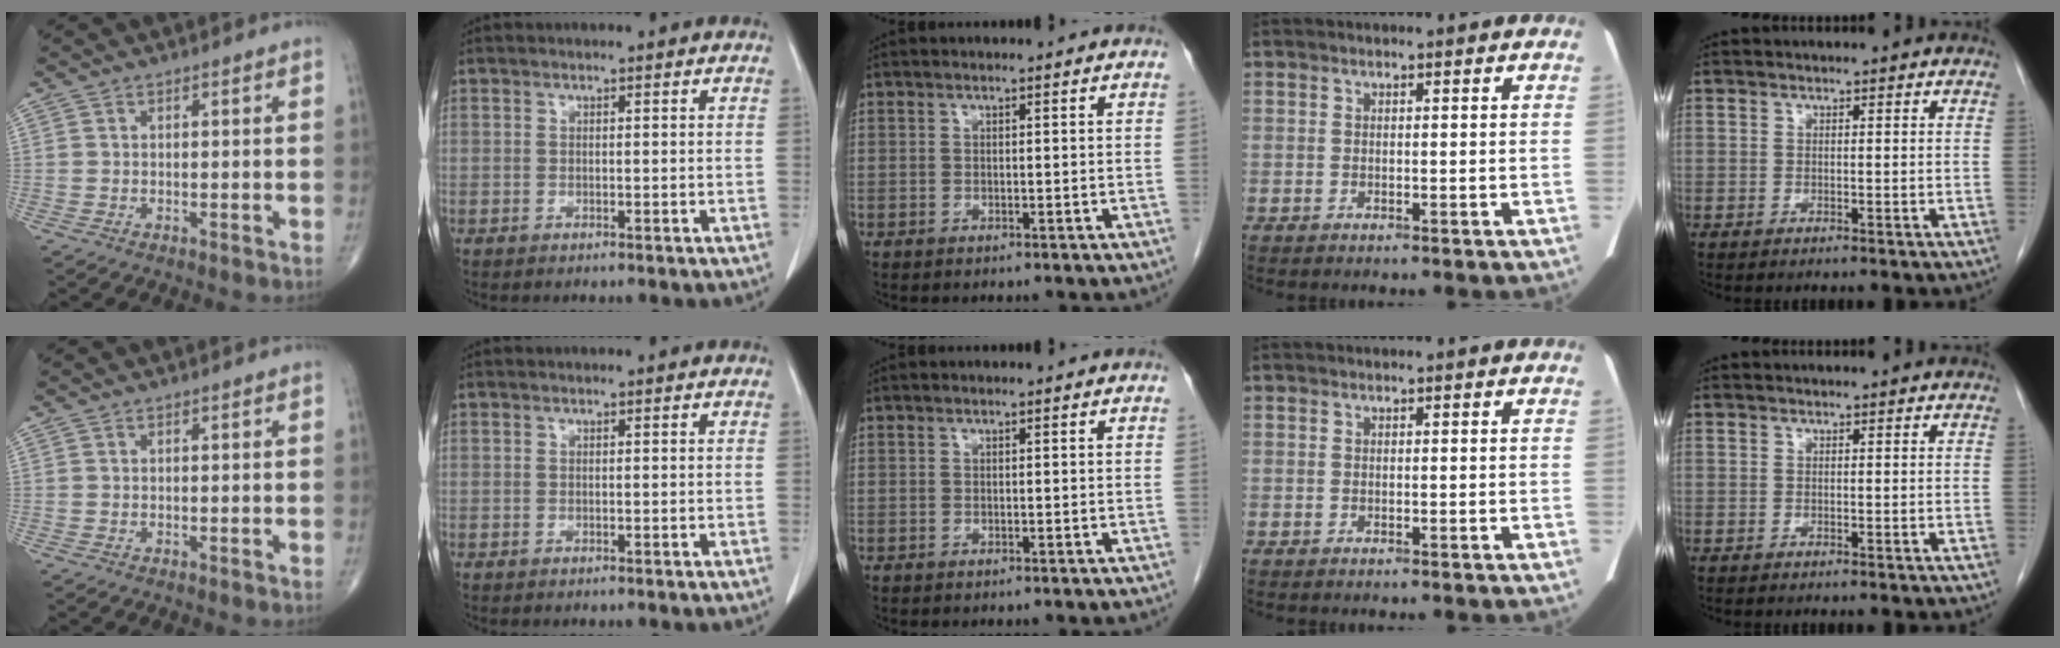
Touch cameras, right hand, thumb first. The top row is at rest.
{}